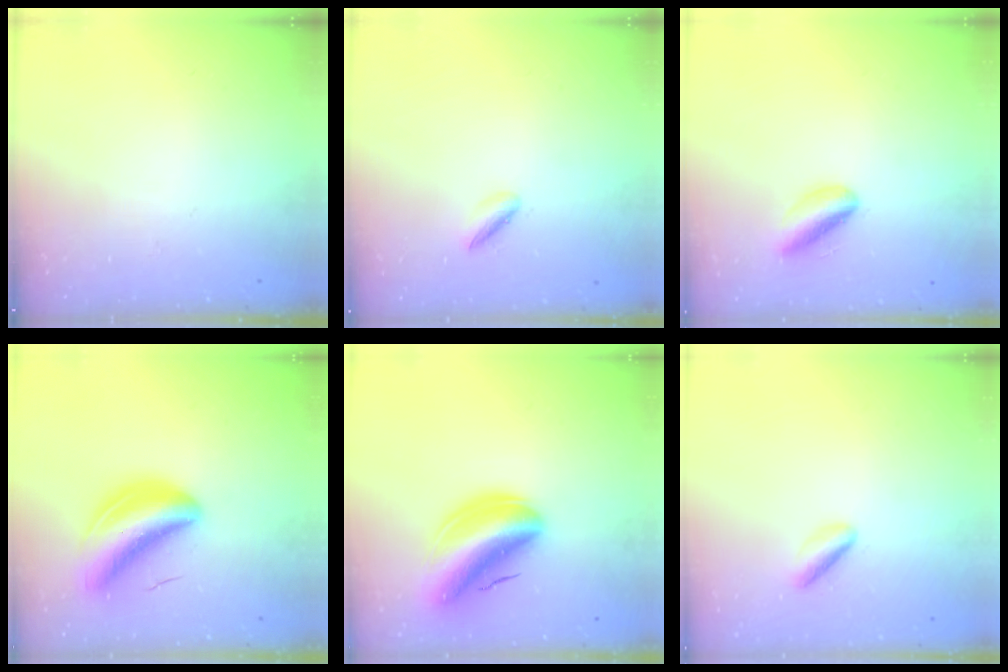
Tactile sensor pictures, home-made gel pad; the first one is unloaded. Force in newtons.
{"total": 2.8, "press": 2.8, "slide": 0.6}
{"total": 6.3, "press": 6.0, "slide": 1.8}
{"total": 9.8, "press": 9.3, "slide": 2.9}
{"total": 14.1, "press": 13.5, "slide": 3.9}
{"total": 2.3, "press": 2.3, "slide": 0.4}